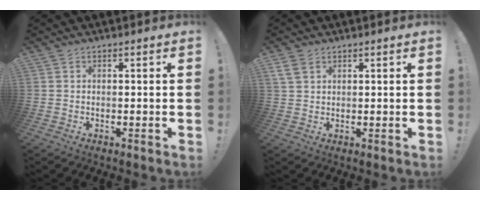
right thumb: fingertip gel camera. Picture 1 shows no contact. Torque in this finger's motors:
{"motor_torque": [-0.31, 0.82, 0.42, 0.14, 0.19]}